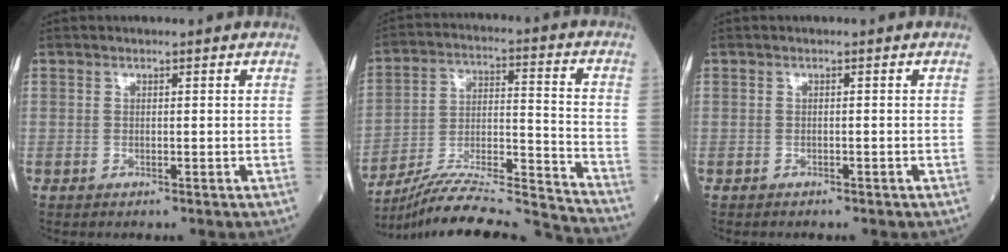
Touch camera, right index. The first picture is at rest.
{"total": 20.9, "force": [-20.0, -1.3, 6.0], "torque": [-0.111, 0.001, -0.321]}
{"total": 1.4, "force": [-1.1, 0.4, 0.7], "torque": [-0.013, -0.002, -0.012]}